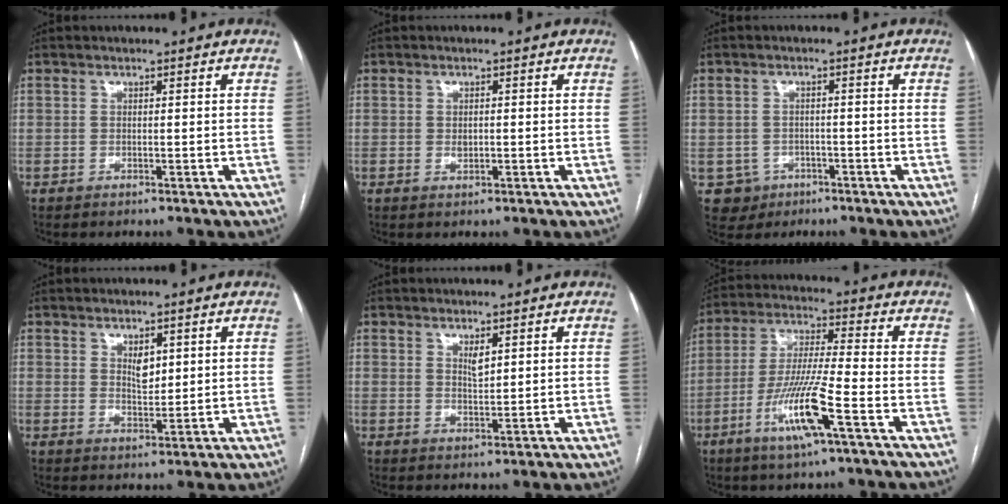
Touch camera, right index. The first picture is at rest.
{"total": 1.3, "force": [0.0, 0.8, 1.0], "torque": [-0.017, -0.001, 0.003]}
{"total": 4.2, "force": [-1.5, 3.9, 0.1], "torque": [0.003, 0.011, -0.017]}
{"total": 3.0, "force": [1.3, 1.6, 2.2], "torque": [-0.037, -0.004, 0.026]}
{"total": 2.0, "force": [1.1, 0.7, 1.5], "torque": [-0.028, -0.004, 0.024]}
{"total": 11.6, "force": [-5.1, 0.2, 10.5], "torque": [-0.207, -0.012, -0.099]}